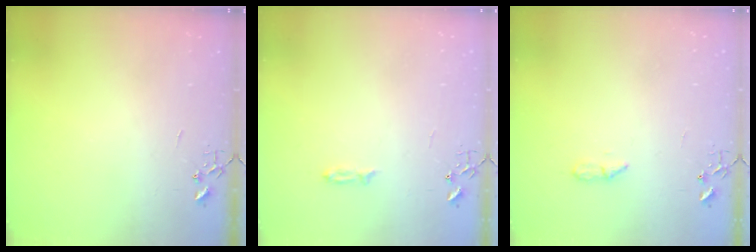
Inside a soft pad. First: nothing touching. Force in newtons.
{"total": 3.4, "press": 3.3, "slide": 0.5}
{"total": 4.5, "press": 4.4, "slide": 0.6}